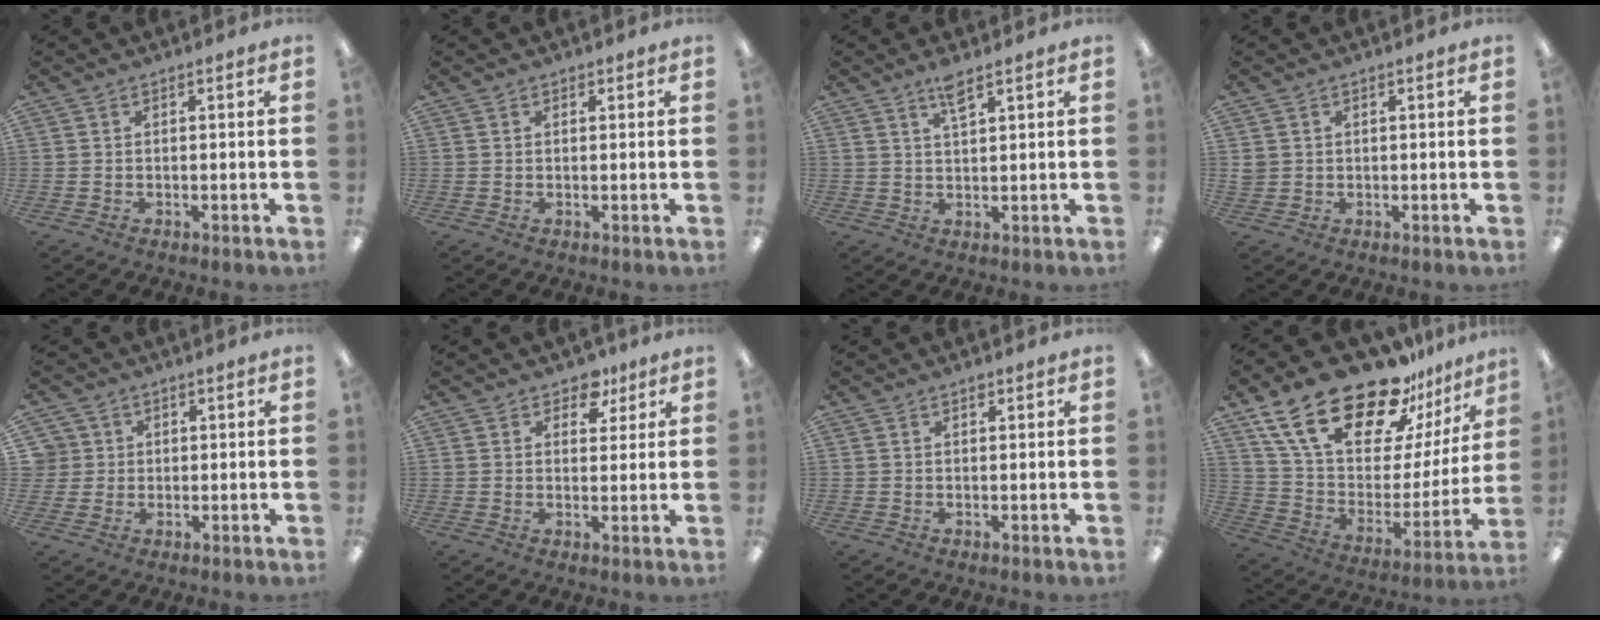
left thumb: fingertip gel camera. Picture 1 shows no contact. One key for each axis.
{"total": 0.8, "fx": 0.6, "fy": 0.5, "fz": 0.1, "tx": -0.002, "ty": 0.002, "tz": 0.010}
{"total": 3.9, "fx": 2.9, "fy": 0.7, "fz": 2.6, "tx": -0.051, "ty": -0.003, "tz": 0.049}
{"total": 1.7, "fx": 0.4, "fy": 1.6, "fz": 0.3, "tx": -0.007, "ty": 0.003, "tz": 0.006}
{"total": 4.2, "fx": 1.1, "fy": 4.1, "fz": 0.4, "tx": -0.013, "ty": 0.006, "tz": 0.019}
{"total": 6.0, "fx": 4.1, "fy": 3.8, "fz": 2.2, "tx": -0.016, "ty": -0.018, "tz": 0.069}
{"total": 0.9, "fx": 0.7, "fy": 0.5, "fz": 0.4, "tx": -0.009, "ty": 0.001, "tz": 0.013}
{"total": 26.6, "fx": 19.1, "fy": 11.4, "fz": 14.6, "tx": -0.255, "ty": -0.125, "tz": 0.341}